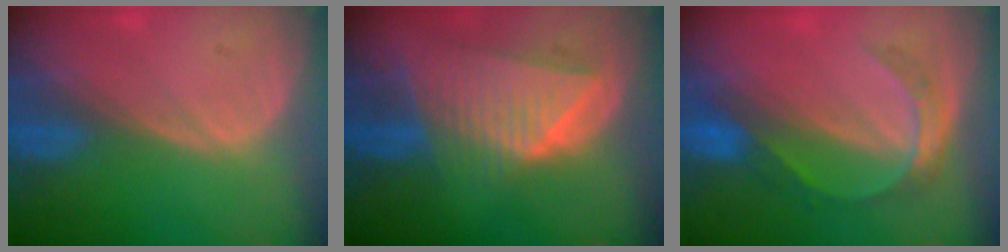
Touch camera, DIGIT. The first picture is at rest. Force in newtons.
{"total": 9.2, "press": 8.2, "slide": 4.2}
{"total": 5.2, "press": 4.9, "slide": 1.7}